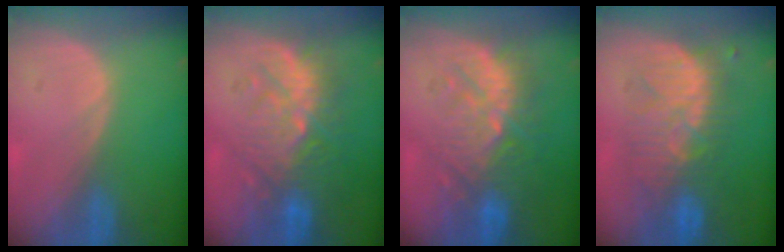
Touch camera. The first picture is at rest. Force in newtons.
{"total": 9.4, "press": 9.2, "slide": 1.9}
{"total": 9.8, "press": 9.5, "slide": 2.3}
{"total": 8.8, "press": 8.8, "slide": 0.2}